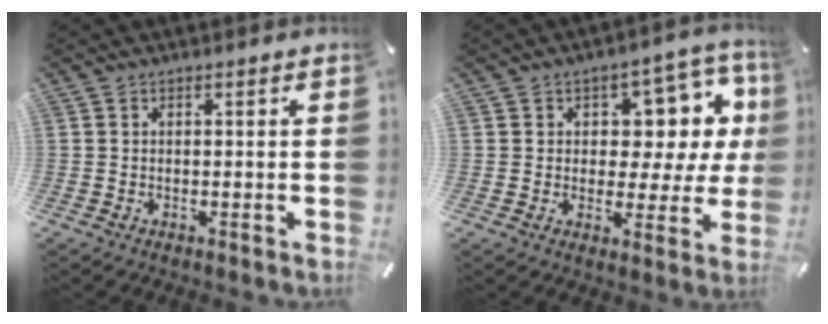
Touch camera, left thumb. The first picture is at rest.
{"total": 10.2, "force": [3.7, 7.3, 6.1], "torque": [-0.072, -0.035, 0.066]}